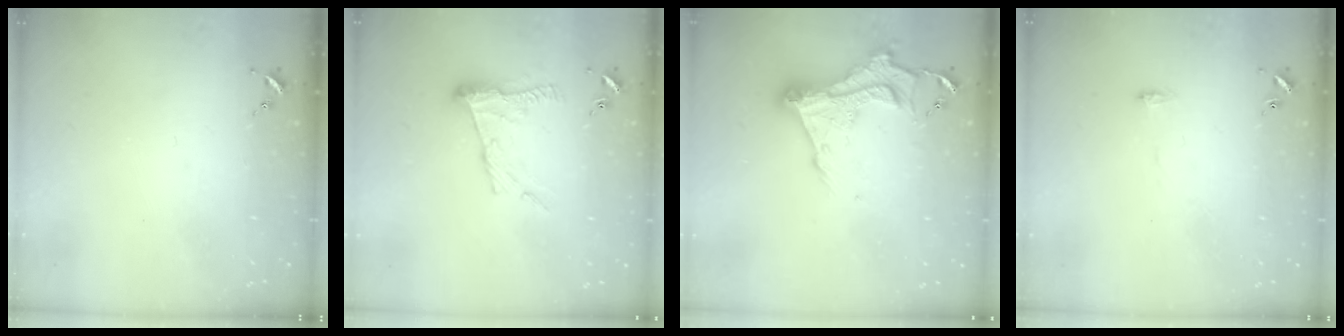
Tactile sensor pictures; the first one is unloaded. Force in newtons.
{"total": 10.9, "press": 10.9, "slide": 0.9}
{"total": 15.9, "press": 15.8, "slide": 1.3}
{"total": 4.4, "press": 4.4, "slide": 0.4}